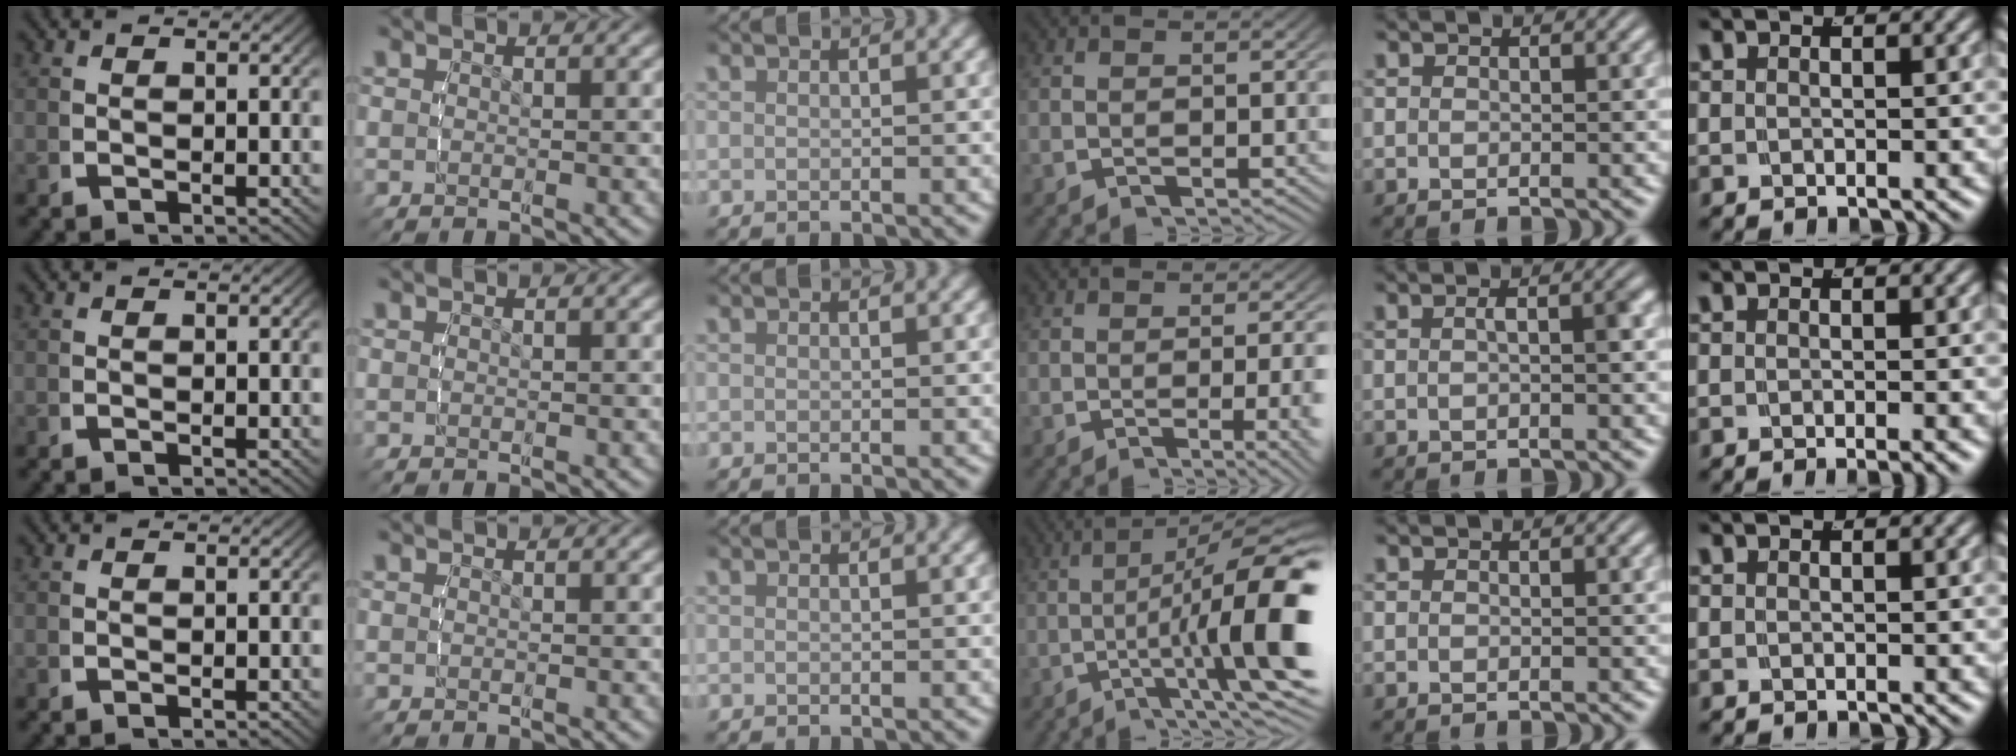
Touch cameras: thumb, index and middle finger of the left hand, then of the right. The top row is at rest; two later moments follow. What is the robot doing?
{"motion": "lift_and_place", "object": "condiment"}